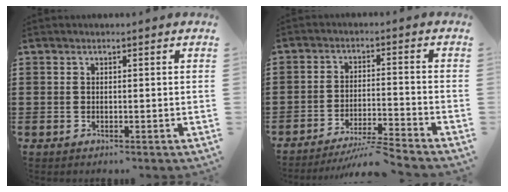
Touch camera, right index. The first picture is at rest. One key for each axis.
{"total": 5.0, "fx": -4.7, "fy": -0.6, "fz": 1.6, "tx": -0.036, "ty": -0.014, "tz": -0.095}